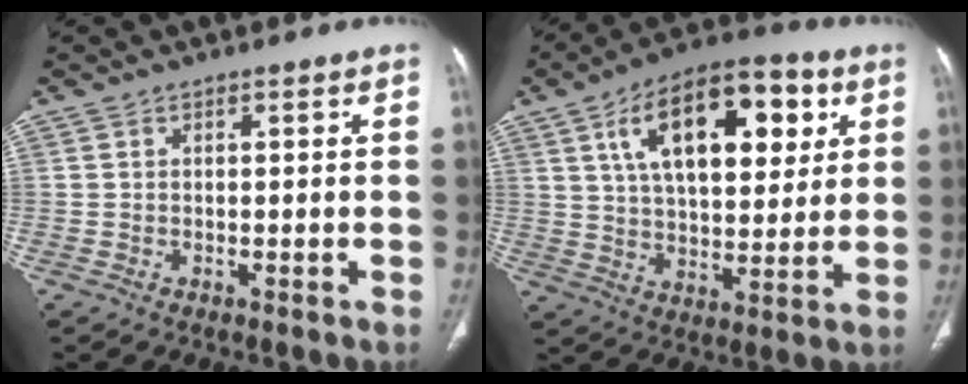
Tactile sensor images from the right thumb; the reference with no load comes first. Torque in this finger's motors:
{"motor_torque": [0.46, 4.55, 1.56, 0.66, 0.18]}